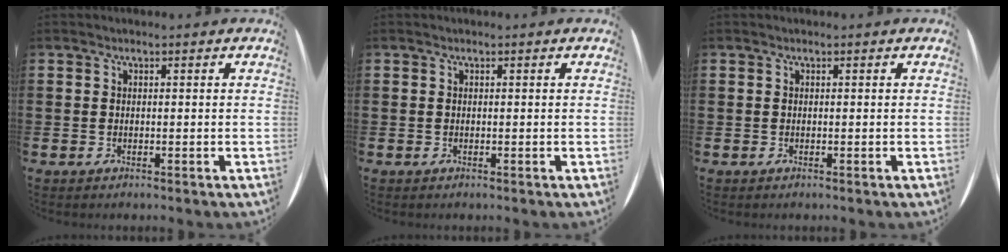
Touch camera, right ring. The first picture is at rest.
{"total": 0.0}
{"total": 0.0}